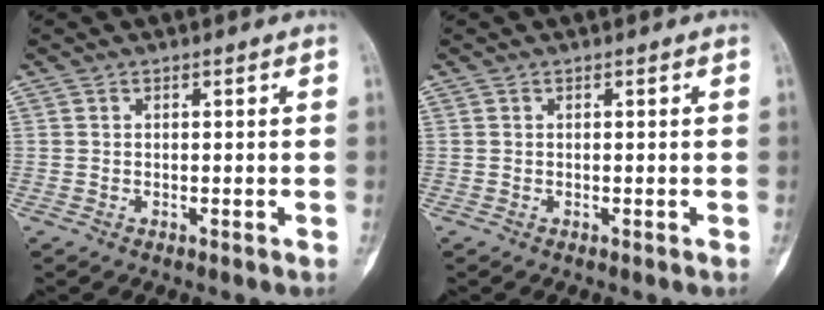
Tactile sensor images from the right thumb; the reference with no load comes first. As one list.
[{"total": 0.0}]